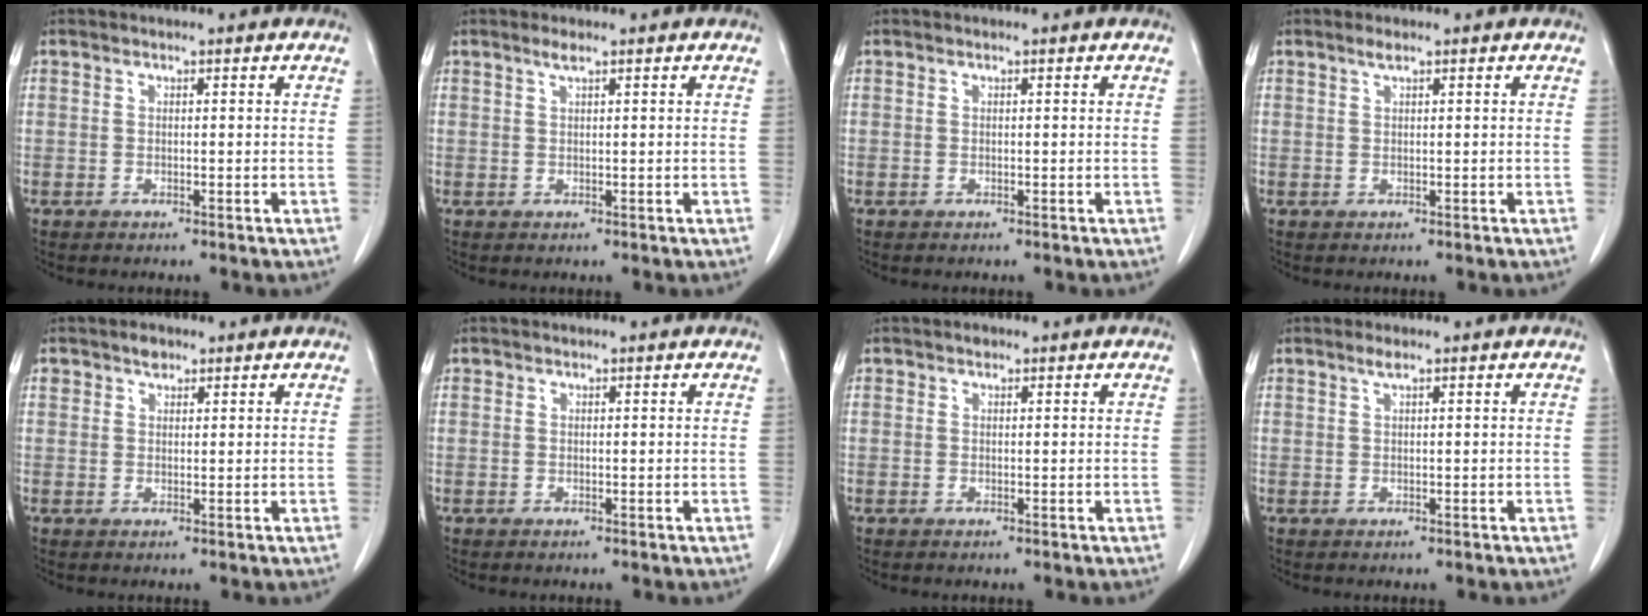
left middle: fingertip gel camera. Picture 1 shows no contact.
{"total": 1.1, "force": [0.8, 0.0, 0.7], "torque": [-0.015, 0.001, 0.016]}
{"total": 0.0}
{"total": 0.8, "force": [0.6, 0.0, 0.6], "torque": [-0.012, 0.002, 0.013]}
{"total": 1.6, "force": [1.1, 1.1, 0.5], "torque": [-0.008, 0.005, 0.017]}
{"total": 0.0}
{"total": 0.6, "force": [0.4, 0.4, 0.1], "torque": [-0.002, 0.004, 0.004]}
{"total": 0.9, "force": [0.6, 0.0, 0.7], "torque": [-0.015, 0.003, 0.013]}